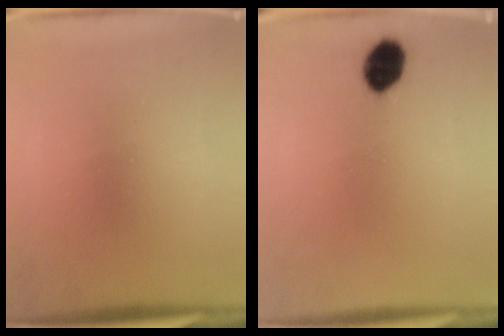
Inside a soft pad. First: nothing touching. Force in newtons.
{"total": 6.5}